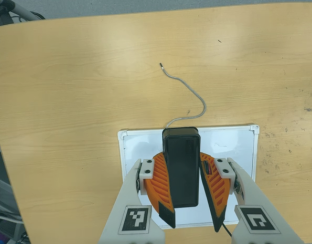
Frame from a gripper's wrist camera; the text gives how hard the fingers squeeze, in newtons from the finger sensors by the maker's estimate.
{"total": 10.2, "left": 9.4, "right": 11.1}